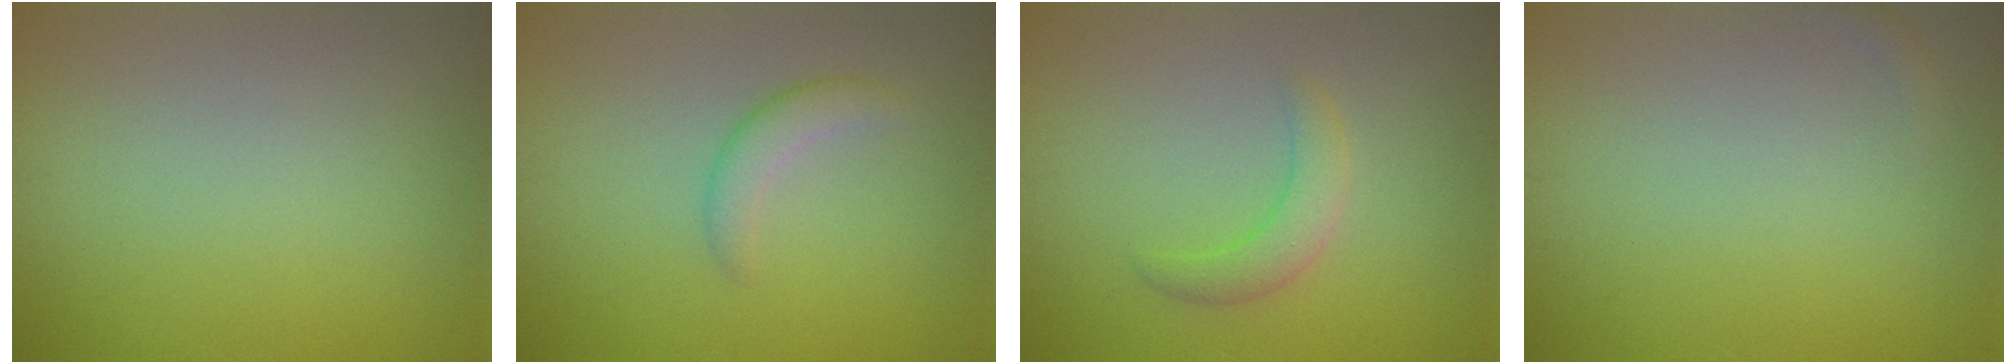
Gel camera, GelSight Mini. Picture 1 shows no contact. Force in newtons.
{"total": 1.9, "press": 1.9, "slide": 0.0}
{"total": 2.3, "press": 2.3, "slide": 0.2}
{"total": 0.6, "press": 0.6, "slide": 0.1}